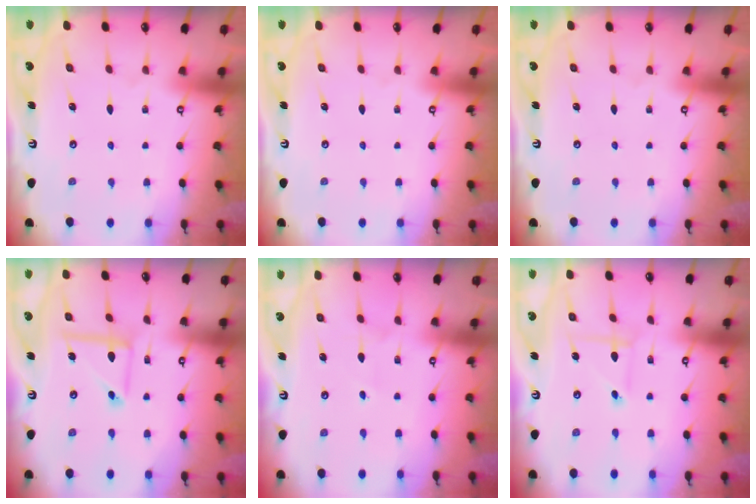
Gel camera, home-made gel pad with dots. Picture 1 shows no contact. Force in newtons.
{"total": 0.0}
{"total": 0.0}
{"total": 8.4, "press": 8.4, "slide": 0.8}
{"total": 2.1, "press": 1.9, "slide": 0.9}
{"total": 2.2, "press": 2.2, "slide": 0.3}